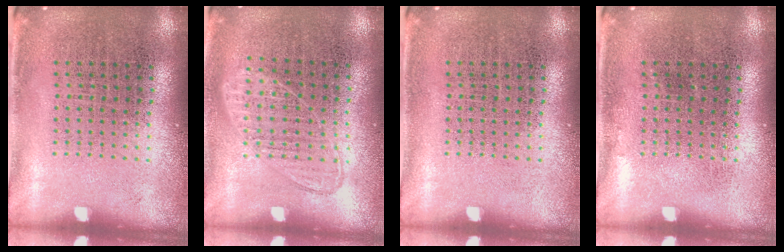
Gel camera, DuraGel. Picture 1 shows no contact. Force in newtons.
{"total": 1.0, "press": 0.9, "slide": 0.4}
{"total": 0.0}
{"total": 0.0}